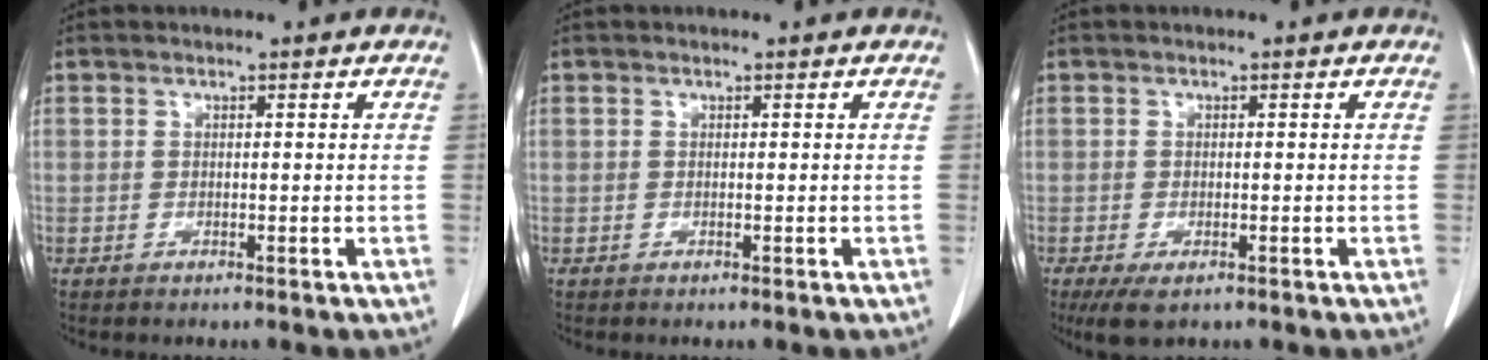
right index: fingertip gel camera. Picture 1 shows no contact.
{"total": 0.0}
{"total": 3.8, "force": [-2.3, 1.4, 2.7], "torque": [-0.053, -0.010, -0.034]}